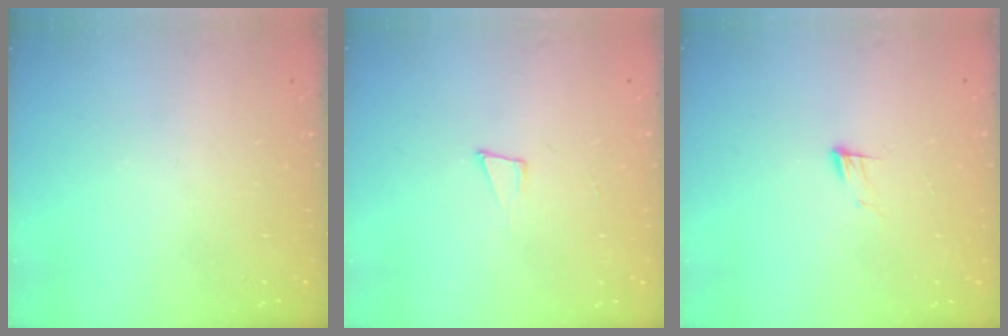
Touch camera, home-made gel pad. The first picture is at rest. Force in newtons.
{"total": 4.8, "press": 3.6, "slide": 3.2}
{"total": 5.1, "press": 5.1, "slide": 0.5}